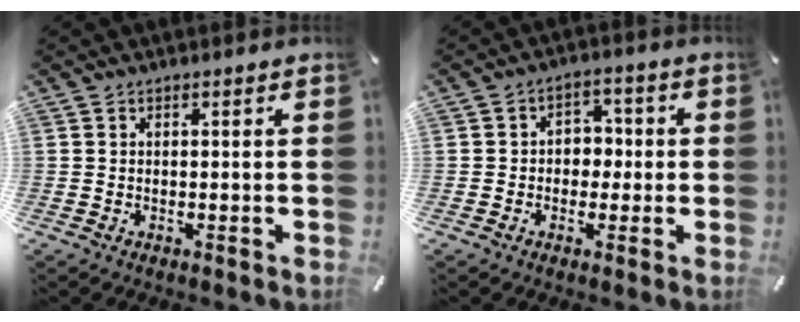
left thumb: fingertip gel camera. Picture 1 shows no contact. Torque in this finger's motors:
{"motor_torque": [0.72, 1.31, 0.53, -0.07, 0.05]}